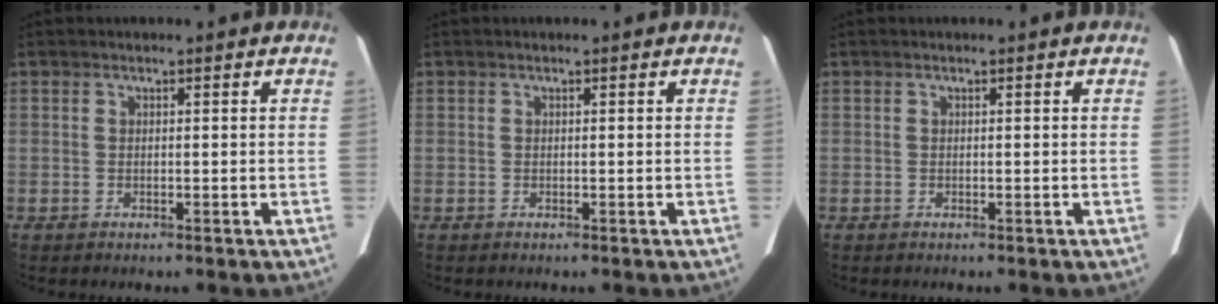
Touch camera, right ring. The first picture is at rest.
{"total": 0.0}
{"total": 0.0}